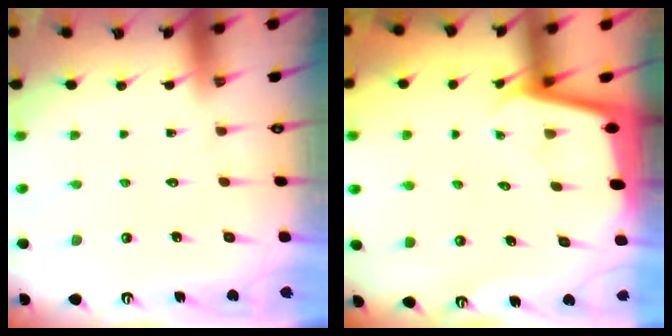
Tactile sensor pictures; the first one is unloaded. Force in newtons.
{"total": 2.7, "press": 2.7, "slide": 0.1}